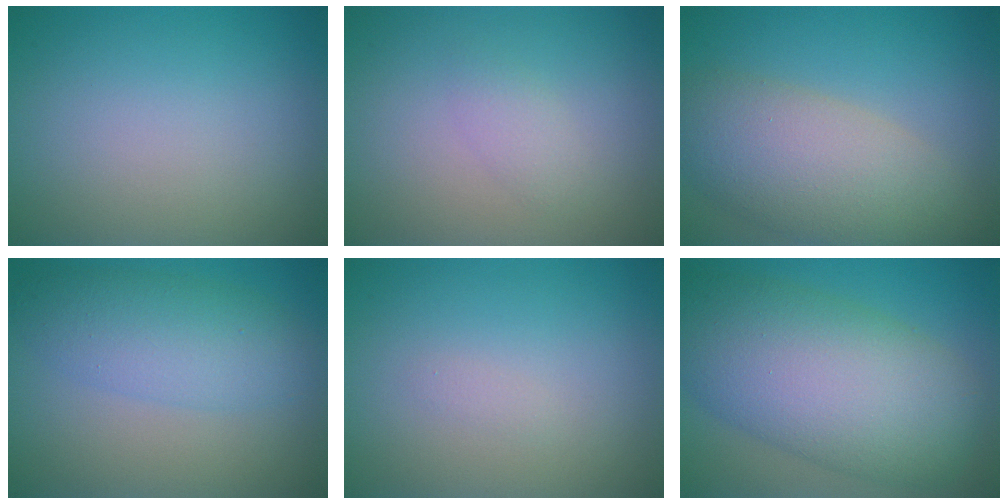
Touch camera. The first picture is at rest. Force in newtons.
{"total": 1.3, "press": 1.3, "slide": 0.1}
{"total": 7.7, "press": 7.7, "slide": 0.5}
{"total": 4.7, "press": 4.7, "slide": 0.1}
{"total": 0.5, "press": 0.5, "slide": 0.0}
{"total": 11.8, "press": 11.8, "slide": 0.3}